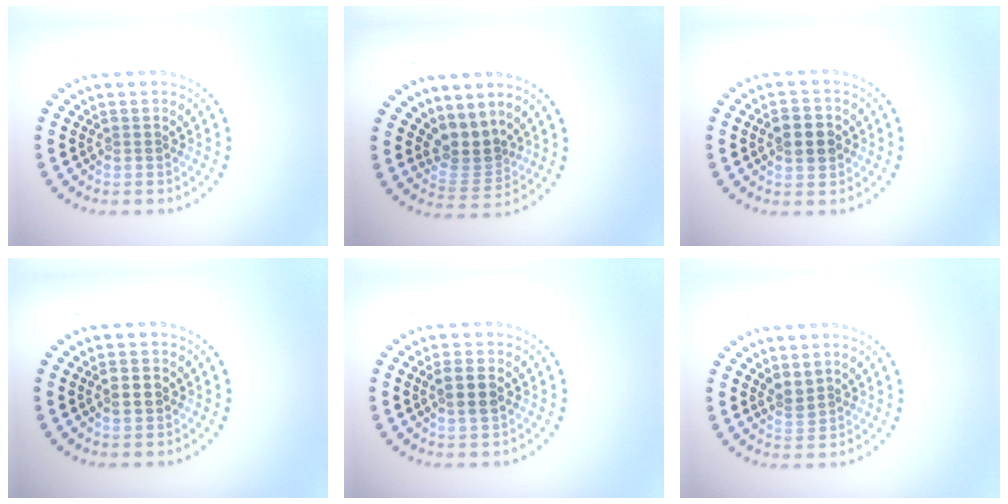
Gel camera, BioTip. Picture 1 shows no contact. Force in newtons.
{"total": 2.9, "press": 2.2, "slide": 1.9}
{"total": 3.7, "press": 3.7, "slide": 0.2}
{"total": 1.5, "press": 1.5, "slide": 0.2}
{"total": 2.4, "press": 2.3, "slide": 0.7}
{"total": 1.5, "press": 1.2, "slide": 0.9}